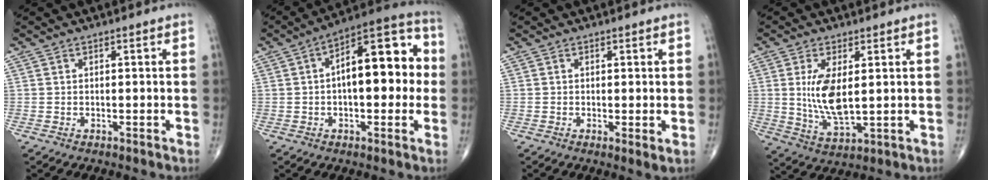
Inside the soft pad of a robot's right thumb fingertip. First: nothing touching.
{"total": 16.8, "force": [1.3, 7.7, 14.9], "torque": [-0.188, 0.039, 0.010]}
{"total": 1.7, "force": [-0.1, 0.2, 1.6], "torque": [-0.029, -0.008, -0.004]}
{"total": 9.4, "force": [1.3, 4.0, 8.4], "torque": [-0.167, -0.021, 0.035]}